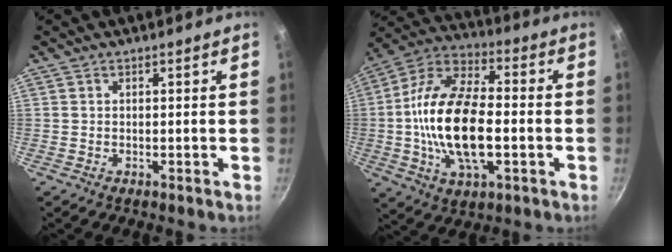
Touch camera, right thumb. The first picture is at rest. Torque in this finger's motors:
{"motor_torque": [0.89, 0.71, 2.13, -0.63, 0.73]}